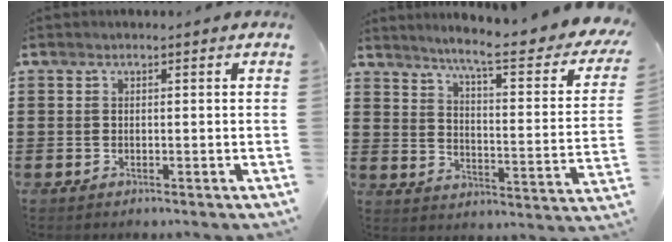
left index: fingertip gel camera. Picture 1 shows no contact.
{"total": 7.4, "force": [5.8, -0.3, 4.5], "torque": [-0.096, -0.045, 0.086]}